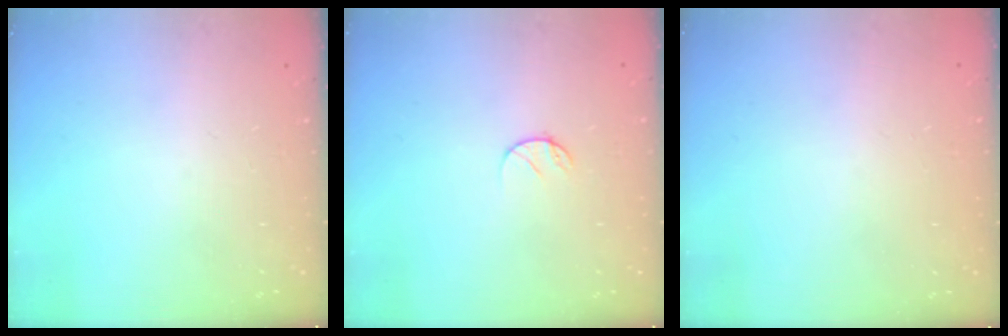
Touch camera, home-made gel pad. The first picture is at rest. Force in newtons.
{"total": 4.3, "press": 4.3, "slide": 0.3}
{"total": 0.7, "press": 0.7, "slide": 0.1}